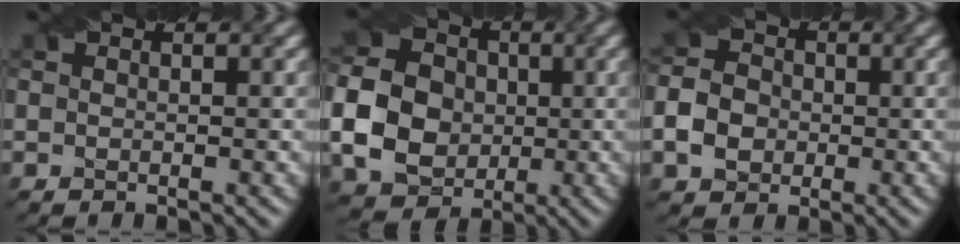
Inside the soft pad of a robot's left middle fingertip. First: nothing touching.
{"total": 8.4, "force": [-0.9, 7.1, 4.3], "torque": [-0.098, -0.003, -0.025]}
{"total": 3.9, "force": [-1.1, 3.3, 1.8], "torque": [-0.035, 0.006, -0.027]}